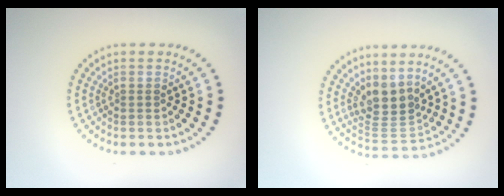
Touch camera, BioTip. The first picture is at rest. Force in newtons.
{"total": 3.8, "press": 3.1, "slide": 2.2}